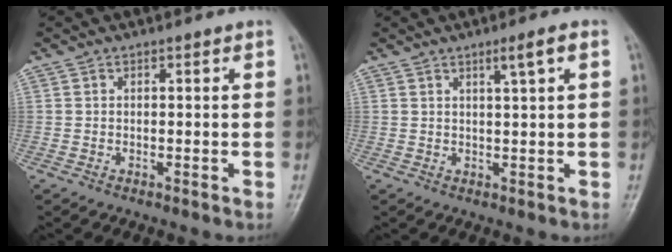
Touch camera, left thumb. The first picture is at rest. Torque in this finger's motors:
{"motor_torque": [0.47, 0.40, 0.47, -0.23, 0.02]}